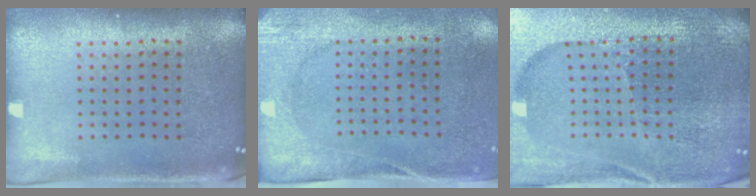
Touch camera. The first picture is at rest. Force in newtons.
{"total": 2.7, "press": 2.1, "slide": 1.7}
{"total": 5.0, "press": 4.6, "slide": 1.8}